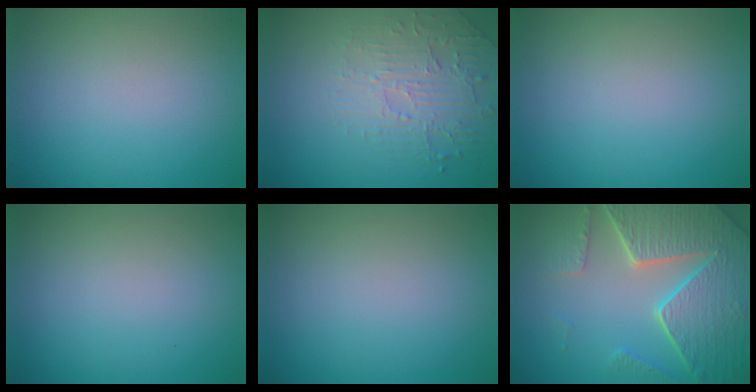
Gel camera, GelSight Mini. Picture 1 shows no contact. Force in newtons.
{"total": 2.6, "press": 2.1, "slide": 1.5}
{"total": 0.0}
{"total": 0.0}
{"total": 0.0}
{"total": 8.2, "press": 6.1, "slide": 5.5}